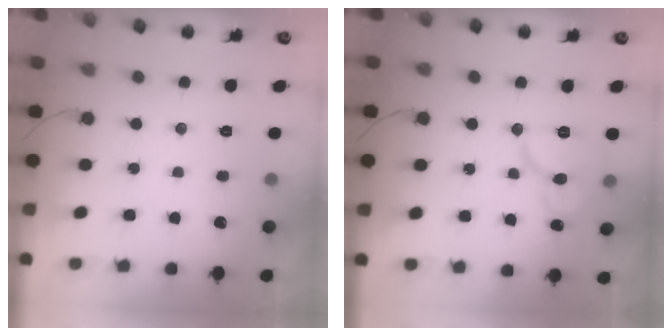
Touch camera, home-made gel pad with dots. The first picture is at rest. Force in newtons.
{"total": 10.3, "press": 10.2, "slide": 1.2}